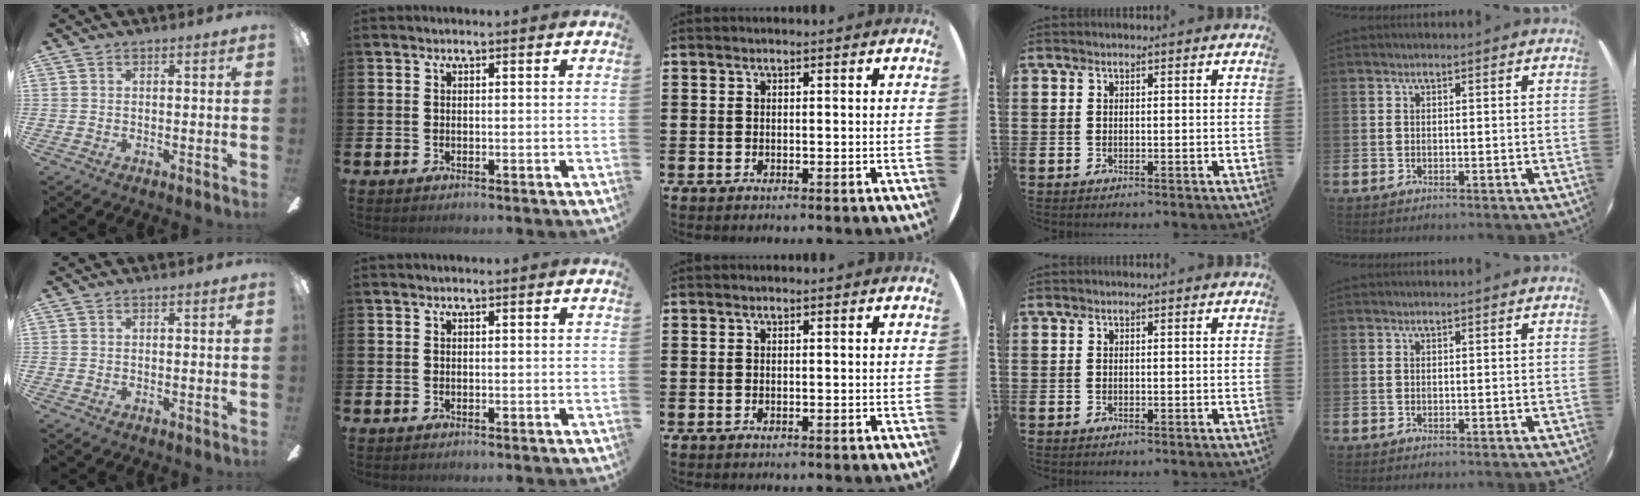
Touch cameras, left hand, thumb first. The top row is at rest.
{}